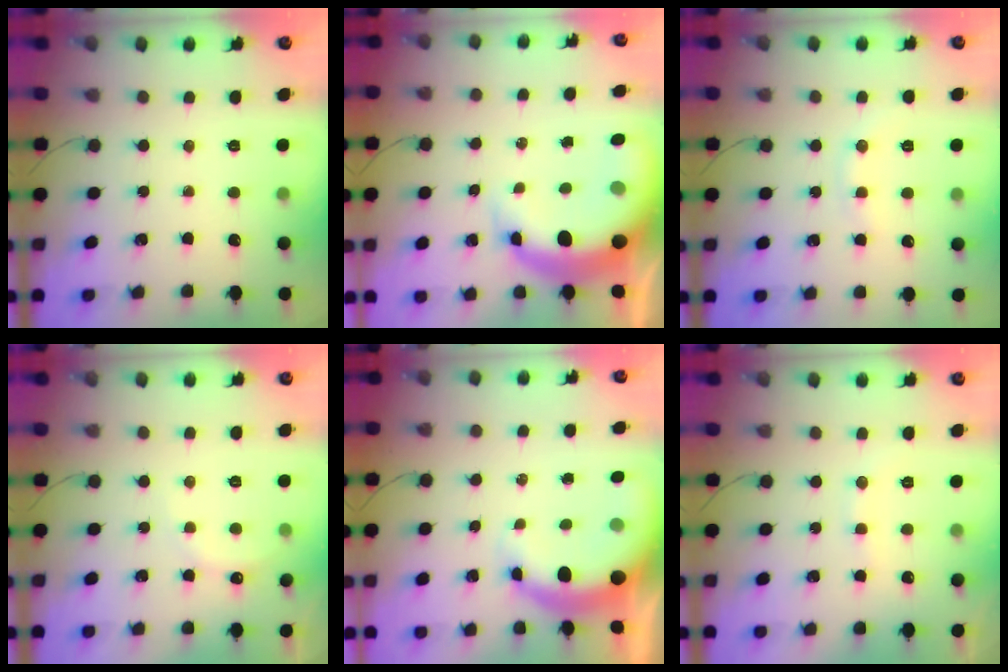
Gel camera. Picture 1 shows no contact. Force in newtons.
{"total": 12.6, "press": 12.1, "slide": 3.2}
{"total": 6.0, "press": 5.9, "slide": 1.1}
{"total": 6.6, "press": 6.5, "slide": 1.3}
{"total": 6.9, "press": 6.7, "slide": 1.6}
{"total": 6.8, "press": 6.8, "slide": 0.9}